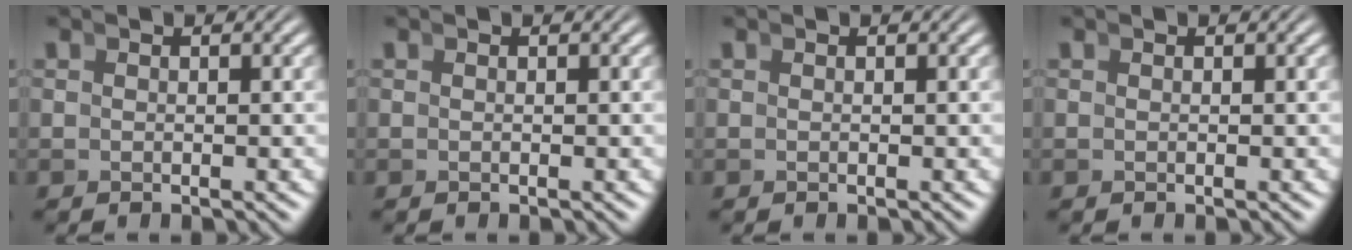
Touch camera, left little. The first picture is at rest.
{"total": 0.0}
{"total": 0.0}
{"total": 0.0}